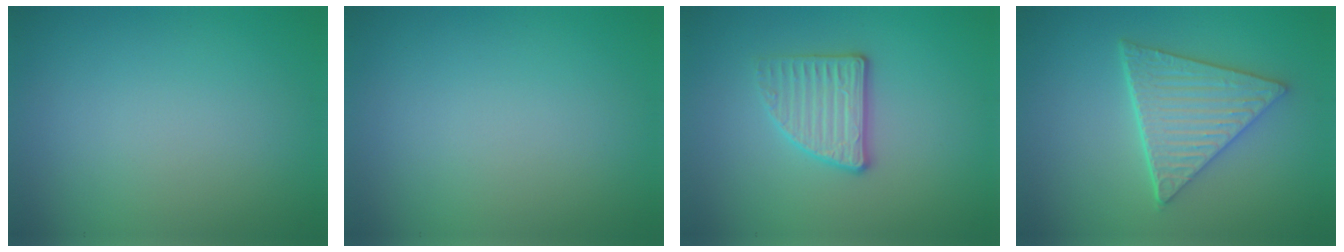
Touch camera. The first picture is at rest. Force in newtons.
{"total": 0.0}
{"total": 2.9, "press": 2.8, "slide": 0.7}
{"total": 5.5, "press": 4.5, "slide": 3.2}